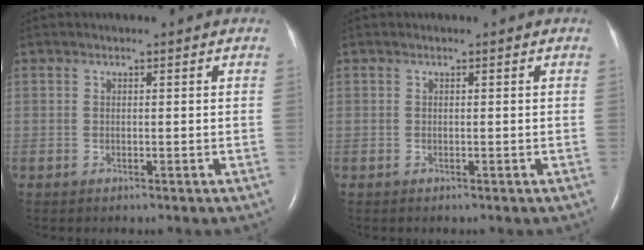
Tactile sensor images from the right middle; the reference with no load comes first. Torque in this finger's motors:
{"motor_torque": [0.07, -0.02, 0.02, 0.01]}